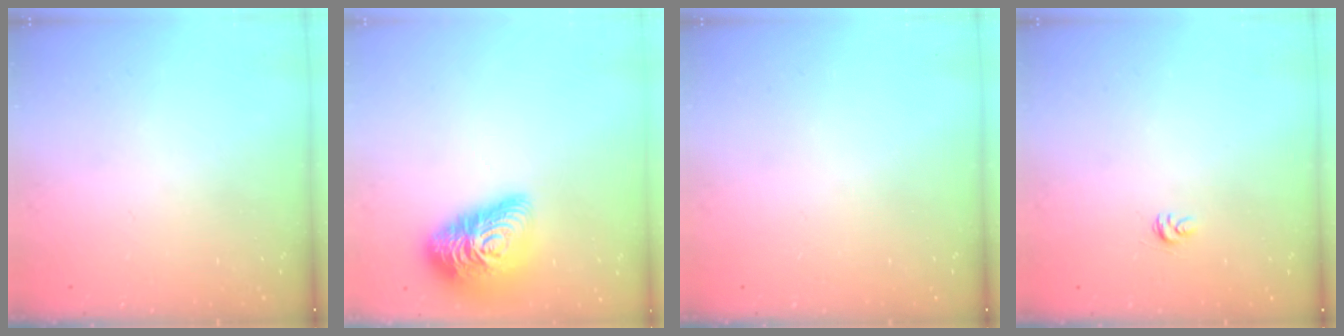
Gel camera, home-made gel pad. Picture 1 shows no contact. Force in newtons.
{"total": 19.5, "press": 19.5, "slide": 1.0}
{"total": 0.0}
{"total": 3.1, "press": 3.1, "slide": 0.3}